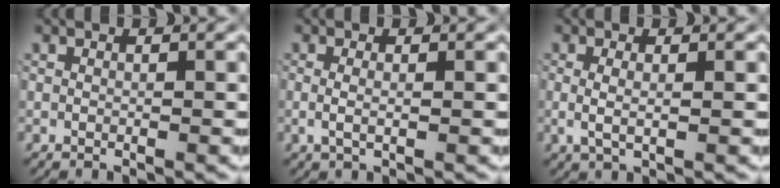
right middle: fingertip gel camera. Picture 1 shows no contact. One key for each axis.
{"total": 1.5, "fx": -0.3, "fy": 0.3, "fz": 1.4, "tx": -0.036, "ty": -0.012, "tz": 0.001}
{"total": 2.0, "fx": 0.0, "fy": 0.7, "fz": 1.9, "tx": -0.046, "ty": -0.013, "tz": 0.008}